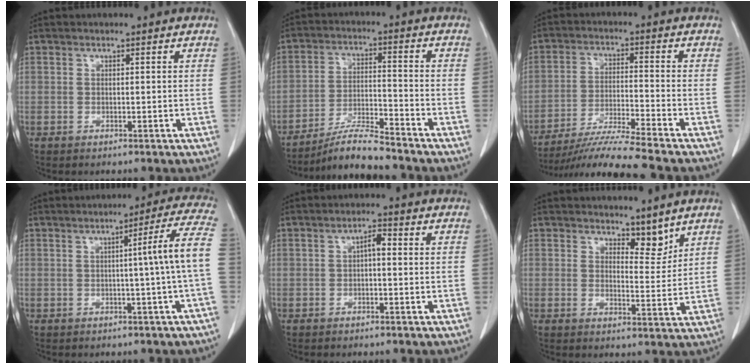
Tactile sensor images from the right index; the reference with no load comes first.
{"total": 8.0, "force": [-7.4, -0.2, 3.1], "torque": [-0.061, -0.011, -0.131]}
{"total": 11.7, "force": [-10.4, -2.6, 4.7], "torque": [-0.074, -0.023, -0.179]}
{"total": 8.1, "force": [-0.6, -1.9, 7.8], "torque": [-0.097, 0.013, -0.007]}
{"total": 2.3, "force": [0.0, 0.8, 2.1], "torque": [-0.035, 0.007, -0.001]}
{"total": 4.0, "force": [3.4, 1.5, 1.5], "torque": [-0.015, -0.009, 0.056]}